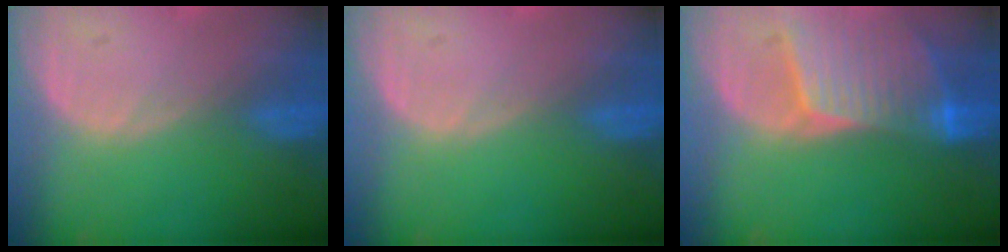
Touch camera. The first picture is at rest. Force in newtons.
{"total": 0.0}
{"total": 8.5, "press": 7.8, "slide": 3.5}